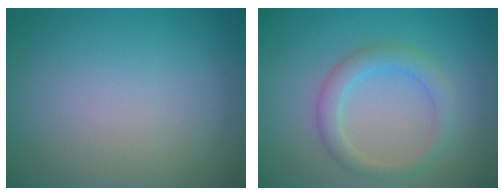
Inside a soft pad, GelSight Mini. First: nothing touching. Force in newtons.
{"total": 2.7, "press": 2.7, "slide": 0.1}